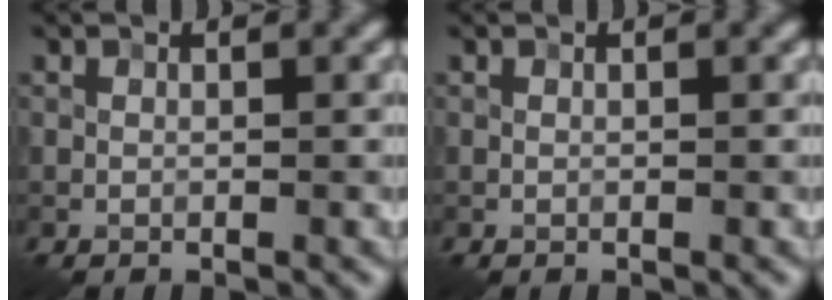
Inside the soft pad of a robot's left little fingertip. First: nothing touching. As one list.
[{"total": 0.0}]